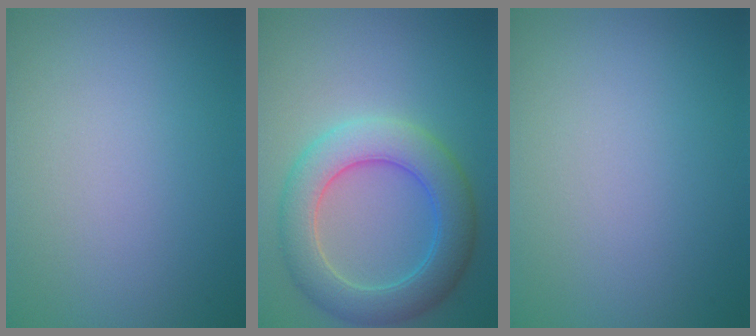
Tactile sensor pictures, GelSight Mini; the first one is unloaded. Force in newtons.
{"total": 6.4, "press": 6.4, "slide": 0.4}
{"total": 0.0}